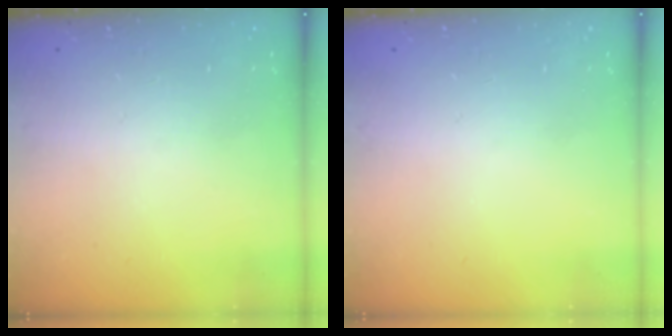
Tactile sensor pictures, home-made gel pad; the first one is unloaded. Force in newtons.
{"total": 0.0}